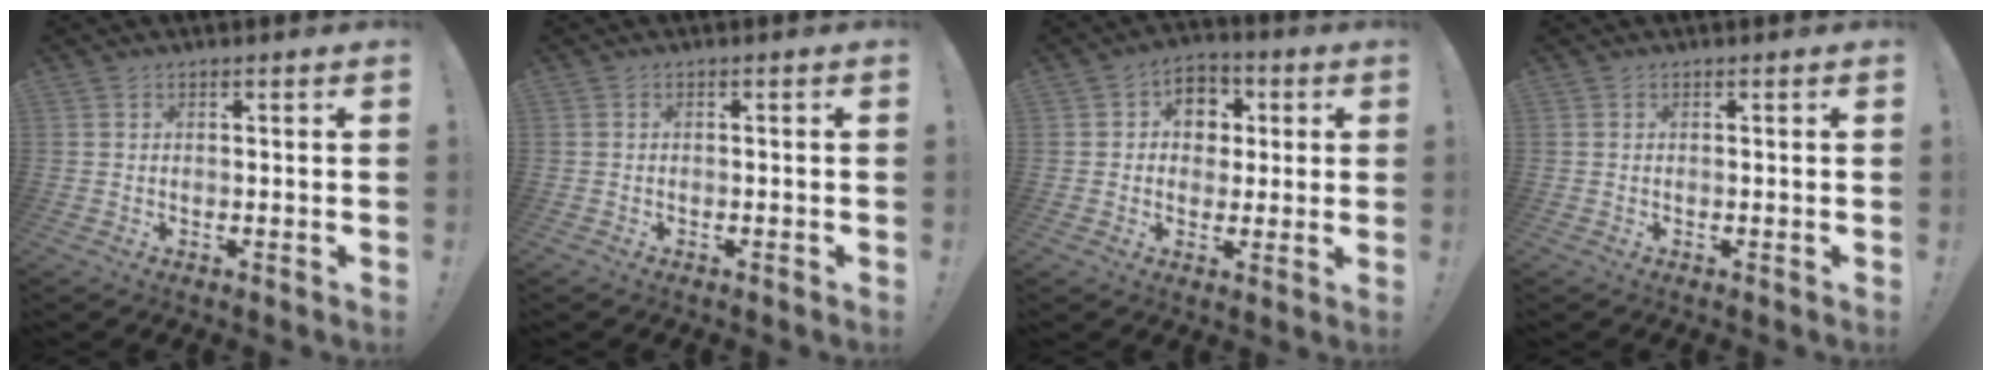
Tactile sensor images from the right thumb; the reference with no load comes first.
{"total": 0.8, "force": [-0.8, 0.1, 0.0], "torque": [0.003, 0.000, -0.014]}
{"total": 8.5, "force": [1.2, 7.5, 3.9], "torque": [-0.050, 0.005, 0.028]}
{"total": 0.0}